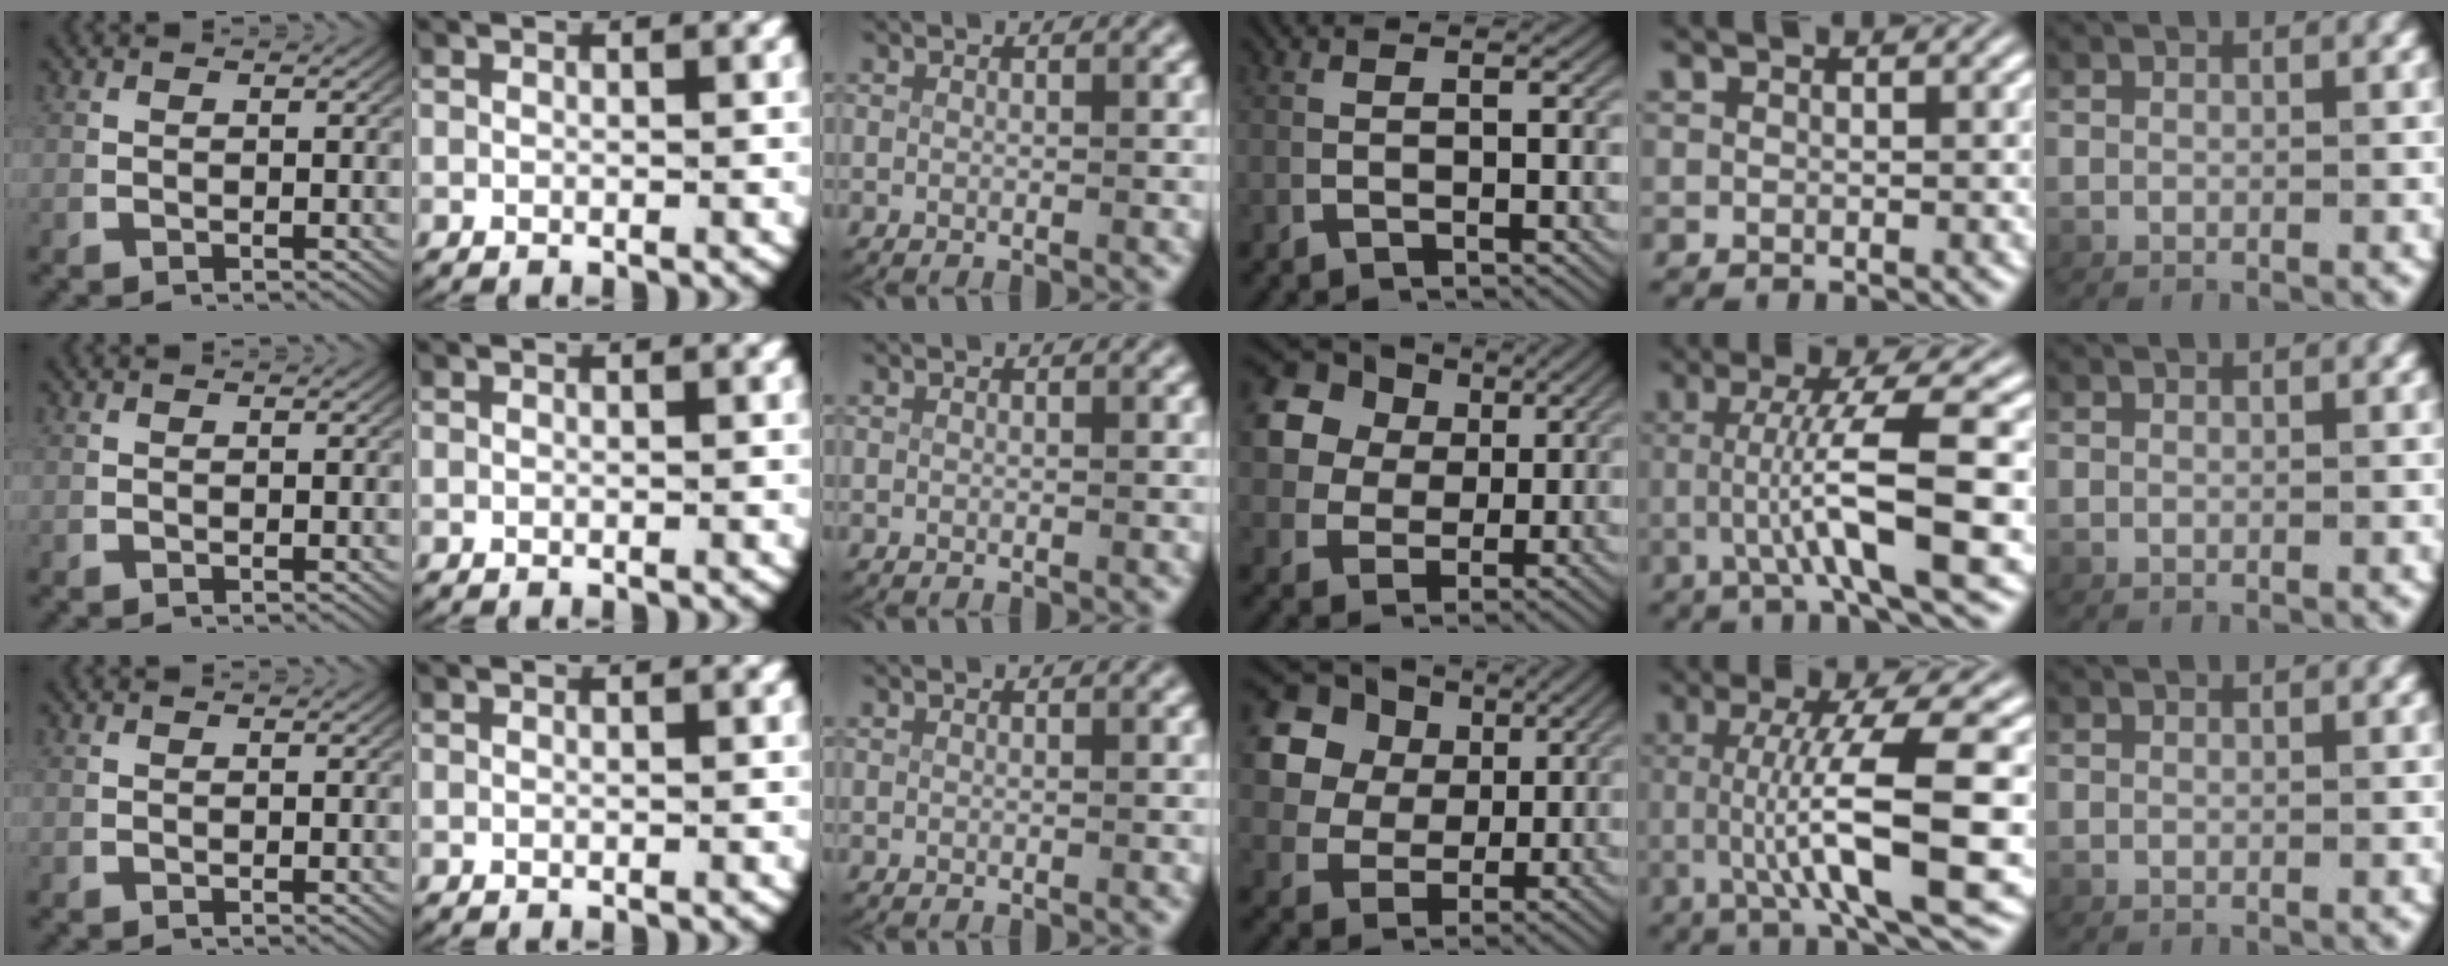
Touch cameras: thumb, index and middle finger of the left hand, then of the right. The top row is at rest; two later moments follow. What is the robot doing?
{"motion": "grasp_and_lifting", "object": "card"}